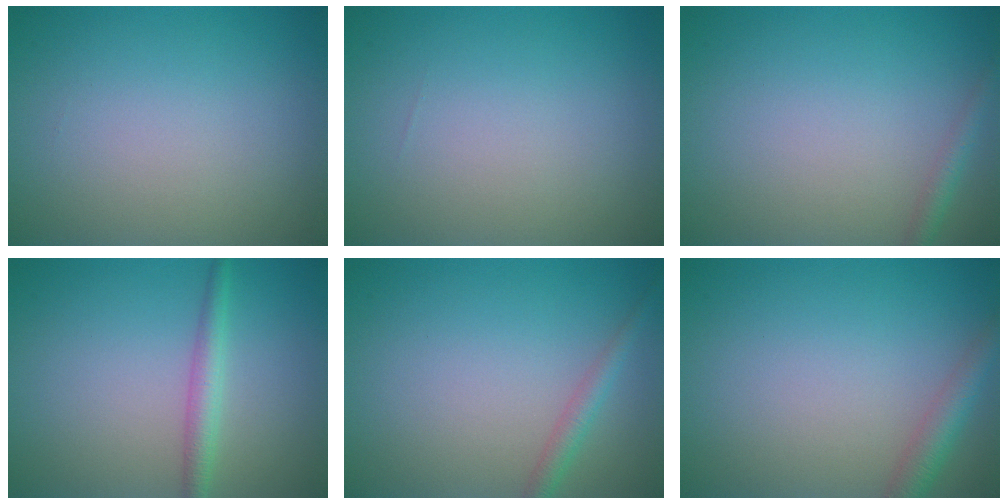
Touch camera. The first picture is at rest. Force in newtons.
{"total": 0.0}
{"total": 1.4, "press": 1.4, "slide": 0.1}
{"total": 2.1, "press": 2.1, "slide": 0.1}
{"total": 1.7, "press": 1.7, "slide": 0.1}
{"total": 2.5, "press": 2.5, "slide": 0.1}